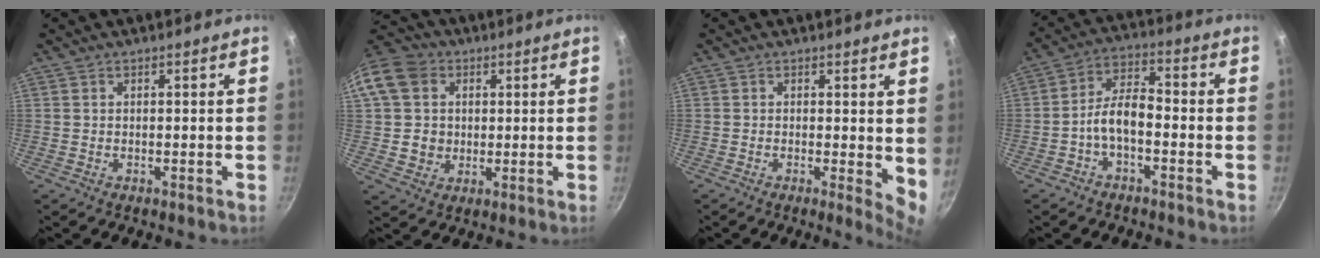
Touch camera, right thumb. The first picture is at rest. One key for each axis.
{"total": 13.2, "fx": 2.7, "fy": 11.4, "fz": 6.0, "tx": -0.092, "ty": 0.017, "tz": 0.046}
{"total": 4.7, "fx": 0.6, "fy": 1.7, "fz": 4.3, "tx": -0.053, "ty": -0.013, "tz": 0.004}
{"total": 6.9, "fx": -2.7, "fy": 3.3, "fz": 5.4, "tx": -0.096, "ty": 0.043, "tz": -0.057}